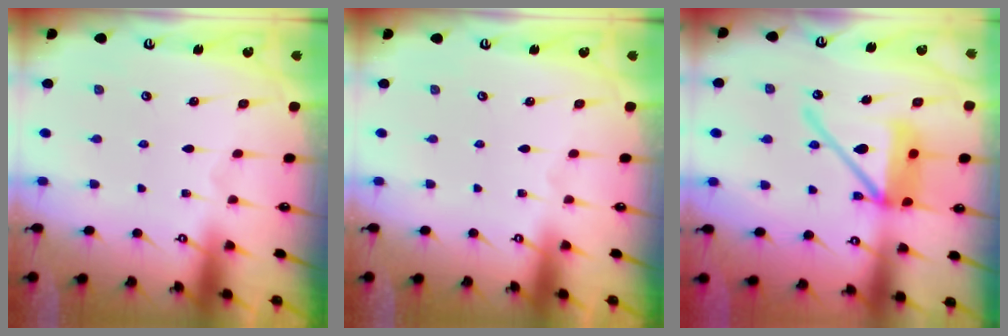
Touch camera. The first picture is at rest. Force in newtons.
{"total": 0.0}
{"total": 15.5, "press": 15.4, "slide": 2.0}